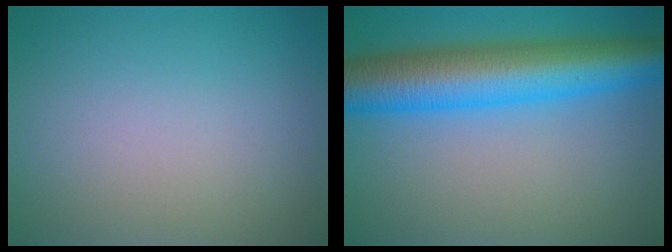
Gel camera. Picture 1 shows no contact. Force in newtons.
{"total": 10.0, "press": 10.0, "slide": 0.1}